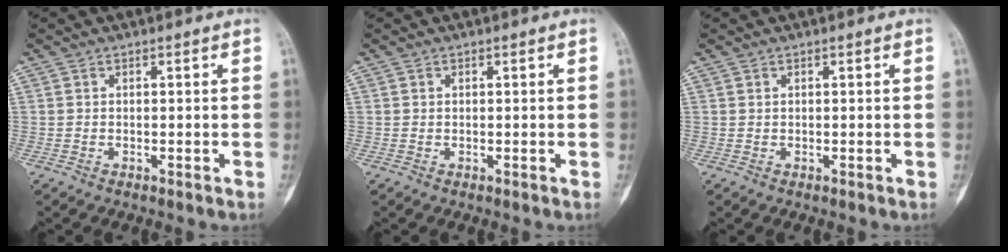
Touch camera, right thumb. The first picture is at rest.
{"total": 0.0}
{"total": 0.0}